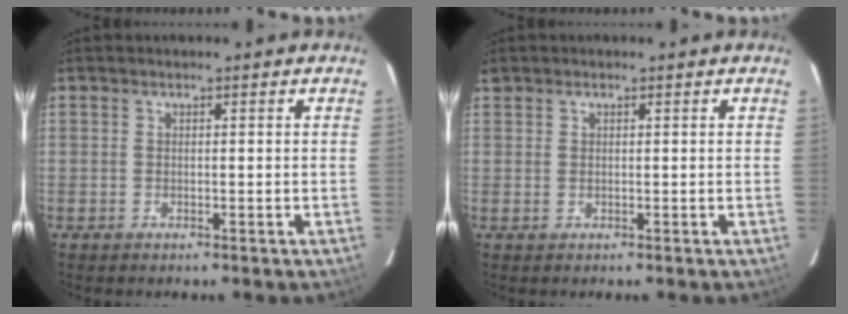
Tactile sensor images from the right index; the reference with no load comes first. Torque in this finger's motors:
{"motor_torque": [0.18, 0.08, 0.07, 0.01]}